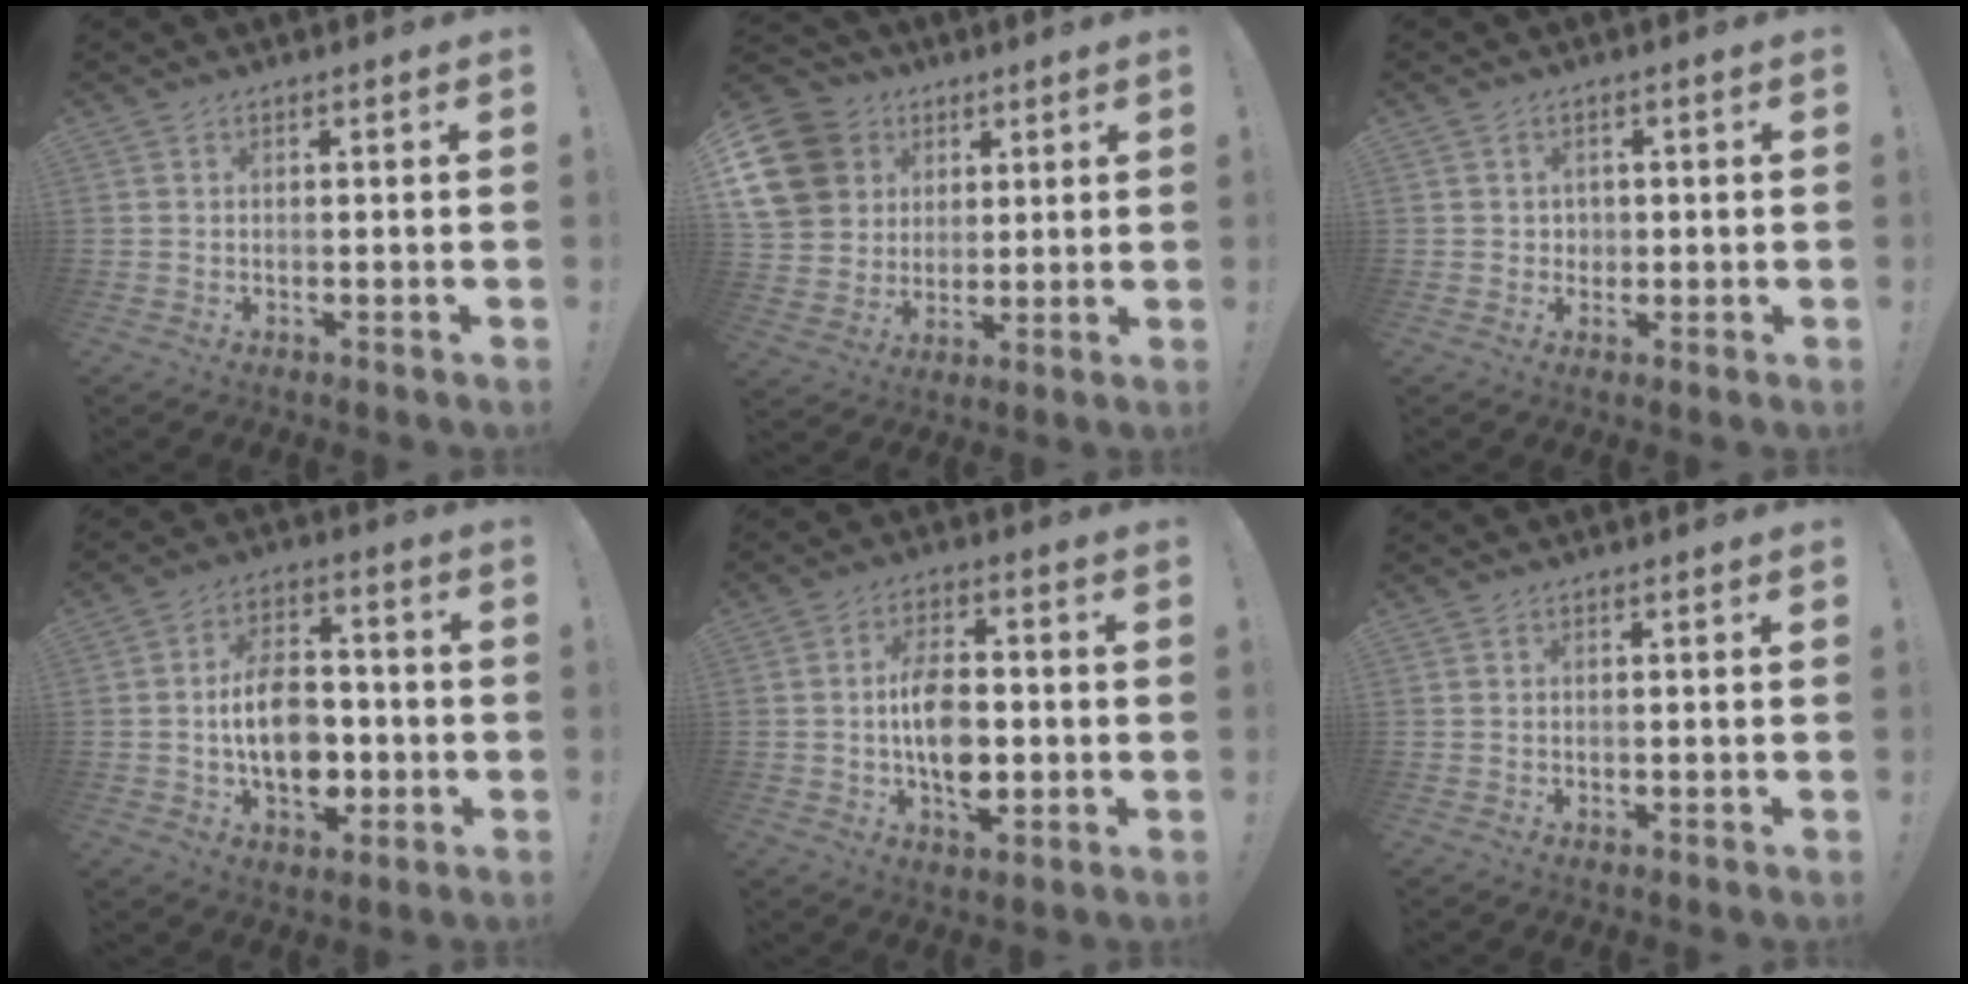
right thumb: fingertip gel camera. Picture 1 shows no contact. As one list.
[{"total": 17.2, "force": [5.8, 14.4, 7.5], "torque": [-0.117, -0.018, 0.125]}, {"total": 2.6, "force": [0.6, 2.5, 0.5], "torque": [-0.005, -0.003, 0.009]}, {"total": 14.3, "force": [-2.1, 10.0, 10.0], "torque": [-0.166, 0.013, -0.036]}, {"total": 11.7, "force": [-1.5, 6.9, 9.4], "torque": [-0.157, 0.006, -0.023]}, {"total": 0.0}]